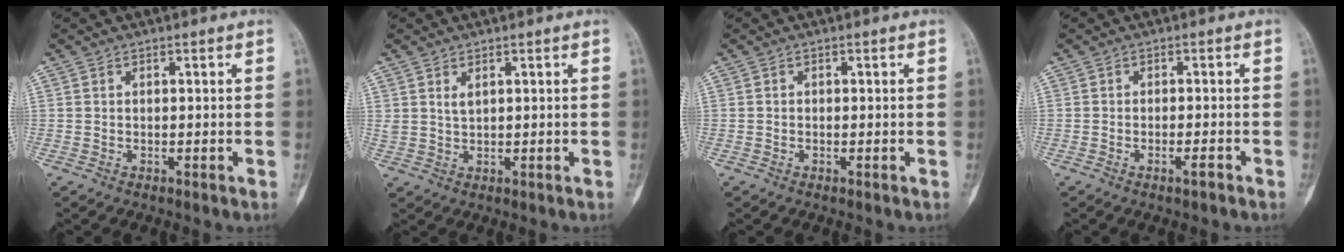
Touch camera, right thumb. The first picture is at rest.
{"total": 1.9, "force": [1.1, 0.9, 1.3], "torque": [-0.024, -0.006, 0.028]}
{"total": 0.0}
{"total": 2.0, "force": [-1.3, 0.3, 1.5], "torque": [-0.028, 0.003, -0.022]}